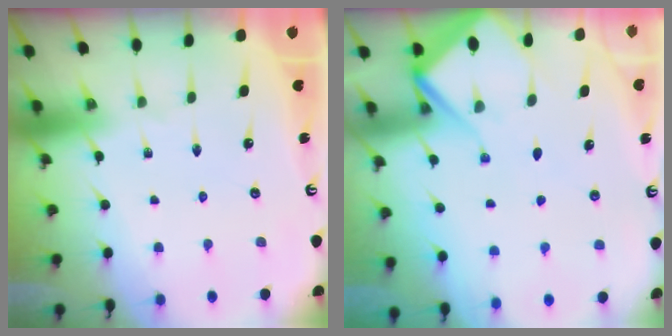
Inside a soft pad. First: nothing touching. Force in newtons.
{"total": 6.6, "press": 6.6, "slide": 0.6}